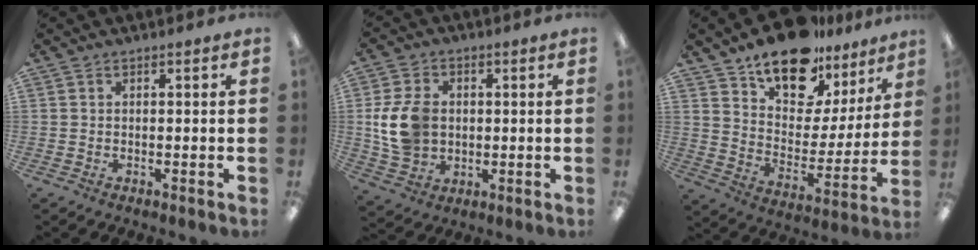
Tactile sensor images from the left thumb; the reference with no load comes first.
{"total": 11.1, "force": [0.9, 8.5, 7.0], "torque": [-0.148, 0.013, 0.019]}
{"total": 17.1, "force": [13.8, 7.4, 6.8], "torque": [-0.116, -0.098, 0.247]}